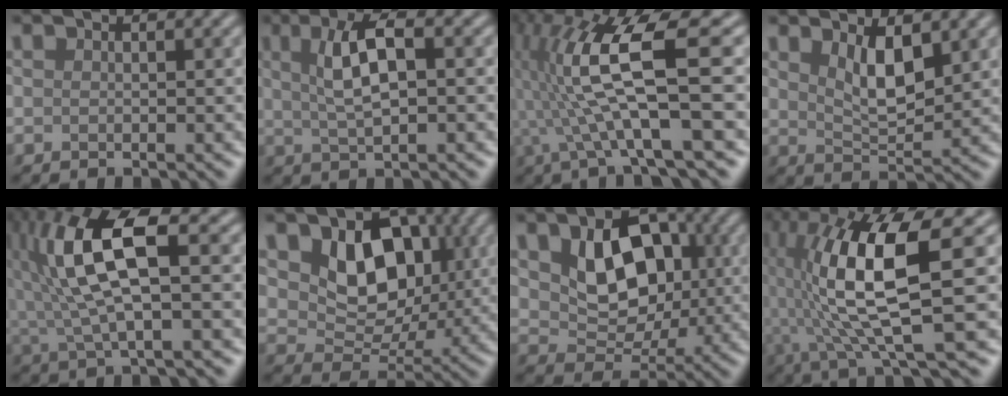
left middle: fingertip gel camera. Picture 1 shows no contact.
{"total": 4.8, "force": [1.1, 1.5, 4.4], "torque": [-0.082, 0.008, 0.020]}
{"total": 10.3, "force": [0.2, 2.2, 10.0], "torque": [-0.200, 0.009, 0.002]}
{"total": 3.8, "force": [1.7, 1.5, 3.0], "torque": [-0.059, -0.008, 0.035]}
{"total": 9.3, "force": [1.8, 2.8, 8.7], "torque": [-0.186, 0.012, 0.030]}
{"total": 7.3, "force": [1.9, 5.3, 4.6], "torque": [-0.072, -0.014, 0.031]}
{"total": 7.8, "force": [1.4, 5.5, 5.4], "torque": [-0.094, -0.009, 0.028]}
{"total": 11.6, "force": [0.7, 2.9, 11.2], "torque": [-0.200, 0.004, 0.015]}